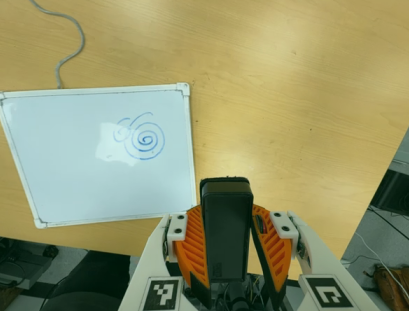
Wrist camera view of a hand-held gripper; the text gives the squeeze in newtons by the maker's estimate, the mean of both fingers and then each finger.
{"total": 7.7, "left": 6.4, "right": 9.1}